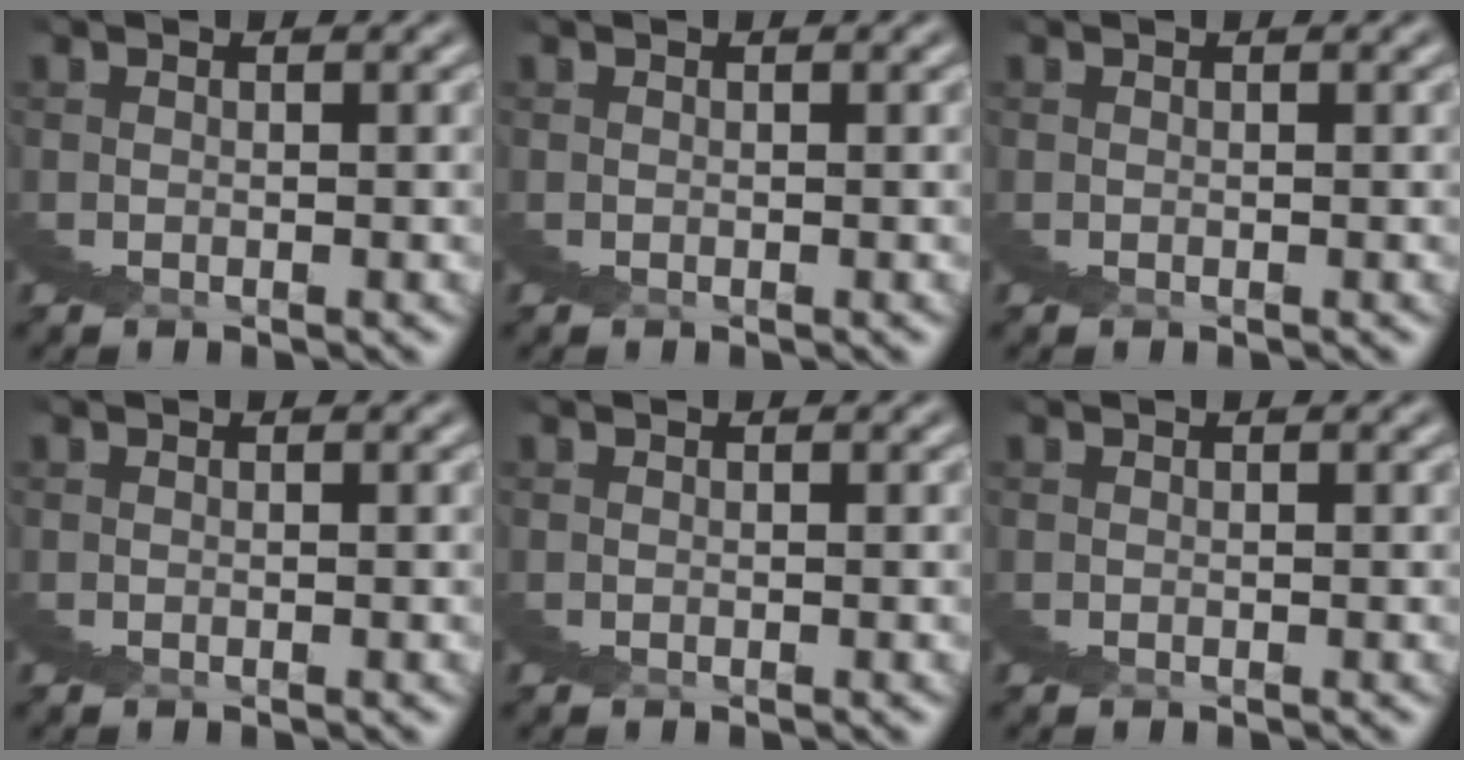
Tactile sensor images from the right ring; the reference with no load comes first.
{"total": 0.0}
{"total": 0.0}
{"total": 0.0}
{"total": 0.0}
{"total": 0.0}